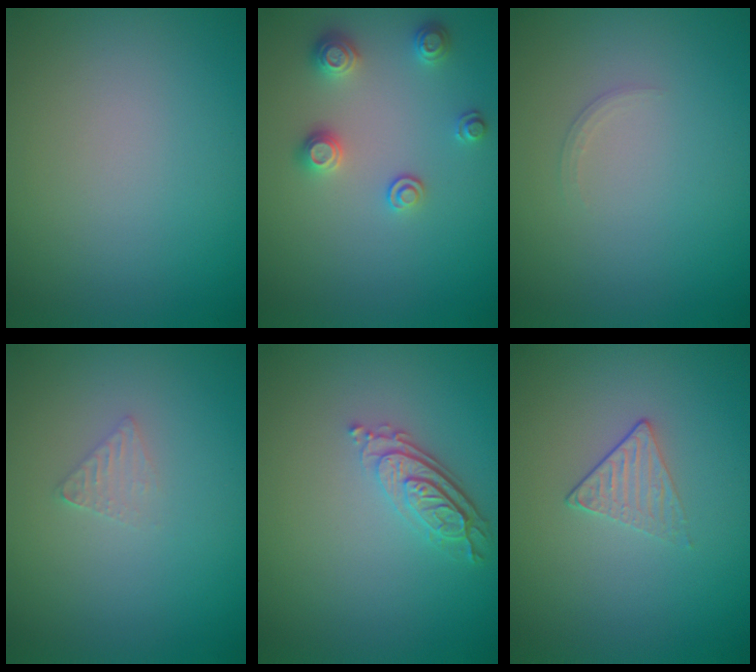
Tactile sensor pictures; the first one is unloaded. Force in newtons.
{"total": 2.4, "press": 2.4, "slide": 0.4}
{"total": 0.7, "press": 0.7, "slide": 0.1}
{"total": 1.0, "press": 1.0, "slide": 0.1}
{"total": 3.4, "press": 2.6, "slide": 2.2}
{"total": 1.3, "press": 0.9, "slide": 0.9}